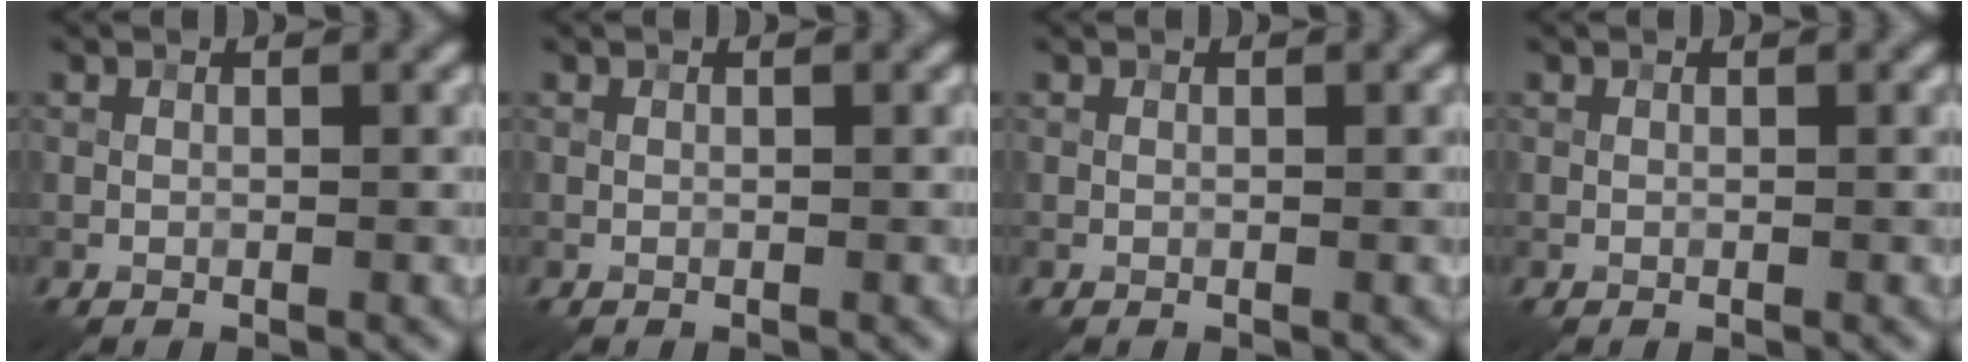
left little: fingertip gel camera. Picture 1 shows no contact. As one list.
[{"total": 0.0}, {"total": 0.0}, {"total": 0.0}]